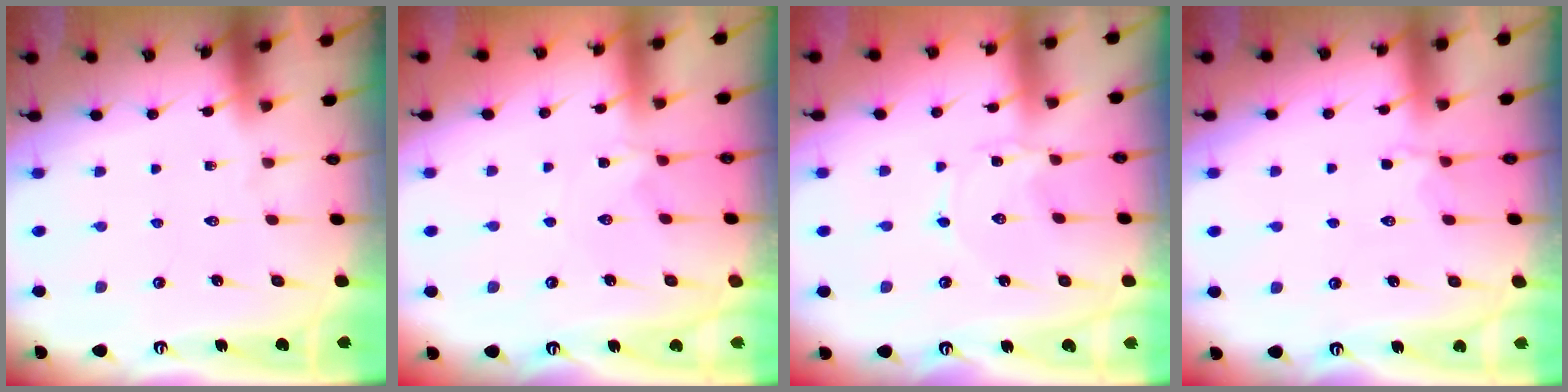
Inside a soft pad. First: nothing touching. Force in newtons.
{"total": 1.2, "press": 1.2, "slide": 0.4}
{"total": 0.7, "press": 0.7, "slide": 0.1}
{"total": 3.1, "press": 2.6, "slide": 1.6}